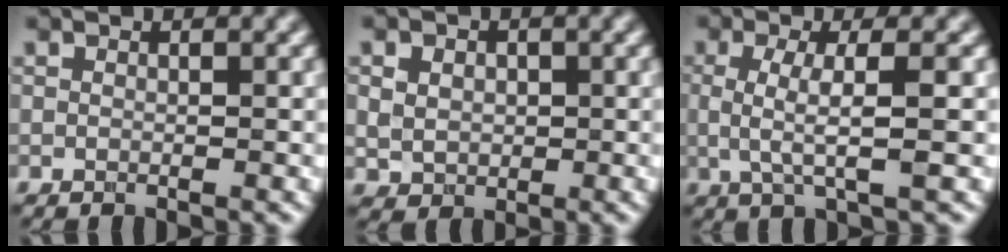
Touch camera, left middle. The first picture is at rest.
{"total": 4.0, "force": [1.2, 3.2, 2.0], "torque": [-0.037, 0.010, 0.012]}
{"total": 3.8, "force": [-0.1, 0.9, 3.7], "torque": [-0.072, -0.004, -0.002]}